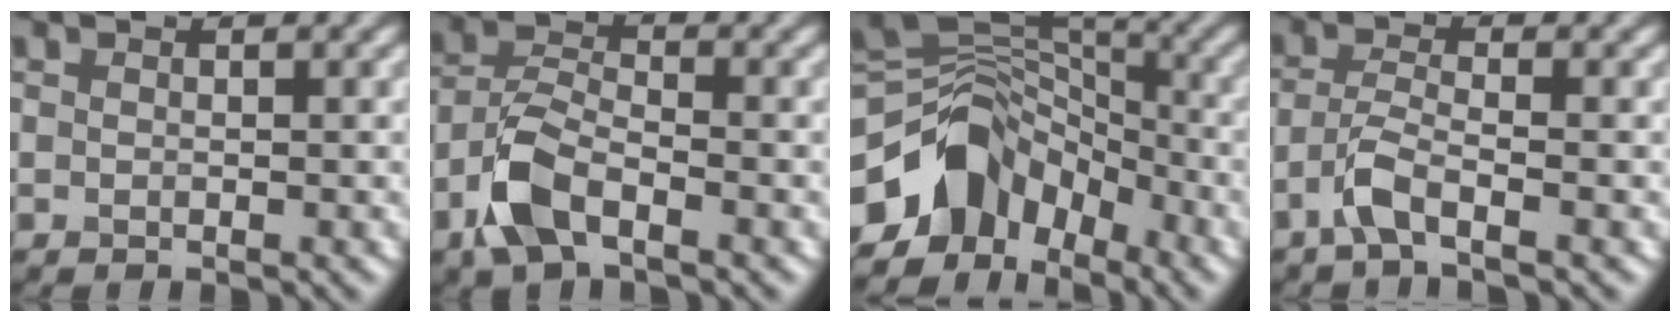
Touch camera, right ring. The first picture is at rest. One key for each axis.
{"total": 5.1, "fx": -2.9, "fy": 2.2, "fz": 3.6, "tx": -0.076, "ty": 0.001, "tz": -0.067}
{"total": 8.6, "fx": -4.6, "fy": 6.2, "fz": 3.8, "tx": -0.051, "ty": 0.007, "tz": -0.095}
{"total": 3.0, "fx": -1.9, "fy": 0.6, "fz": 2.4, "tx": -0.053, "ty": 0.004, "tz": -0.047}